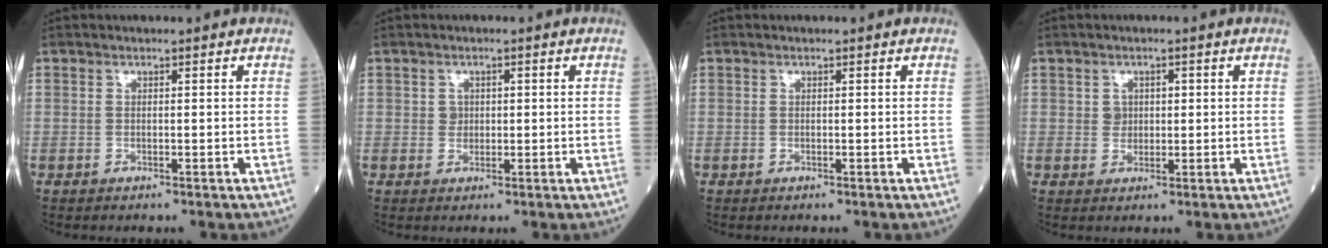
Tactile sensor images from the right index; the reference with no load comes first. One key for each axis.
{"total": 1.4, "fx": 0.2, "fy": 1.3, "fz": 0.5, "tx": -0.006, "ty": 0.001, "tz": 0.004}
{"total": 0.0}
{"total": 2.0, "fx": 0.4, "fy": 1.8, "fz": 0.8, "tx": -0.008, "ty": 0.002, "tz": 0.005}